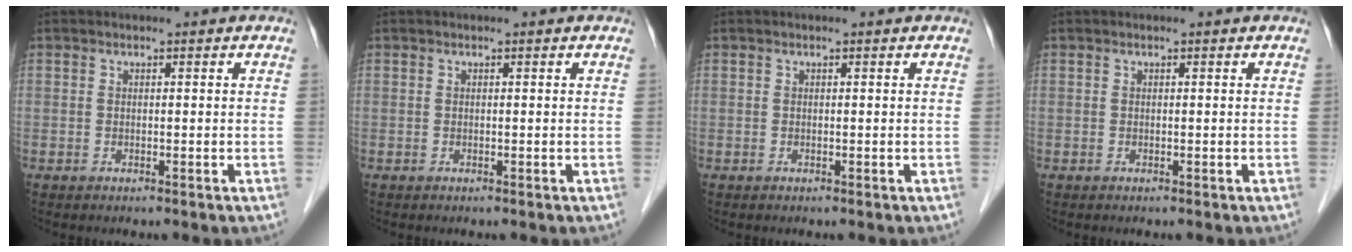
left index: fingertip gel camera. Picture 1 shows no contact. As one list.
[{"total": 0.0}, {"total": 0.0}, {"total": 0.0}]